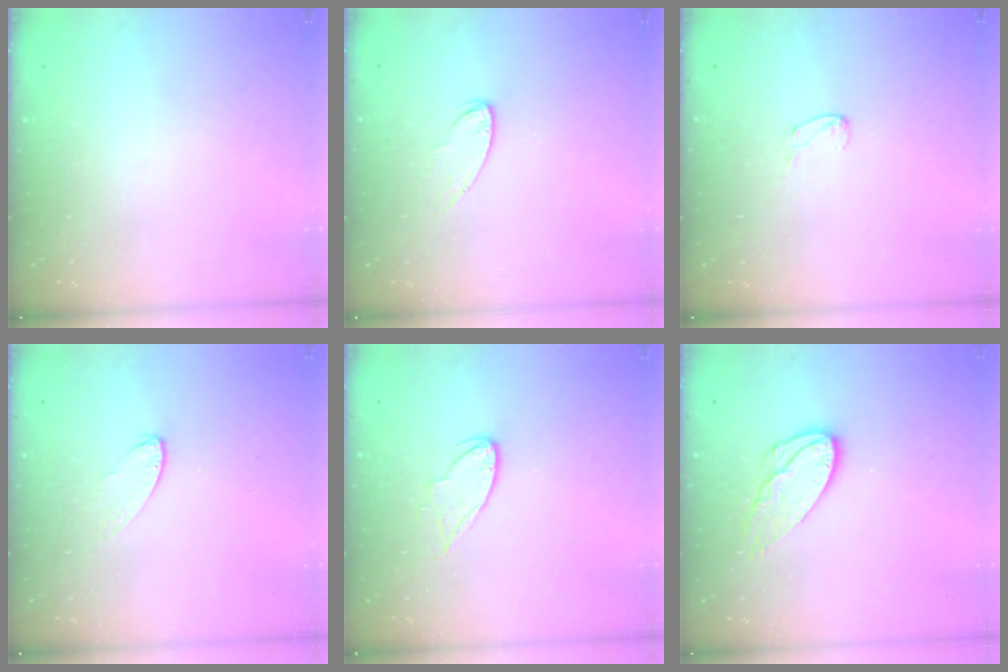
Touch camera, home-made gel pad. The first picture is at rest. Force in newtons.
{"total": 6.2, "press": 6.2, "slide": 0.4}
{"total": 4.0, "press": 4.0, "slide": 0.3}
{"total": 5.2, "press": 5.2, "slide": 0.5}
{"total": 7.2, "press": 7.2, "slide": 0.4}
{"total": 11.6, "press": 11.6, "slide": 0.9}